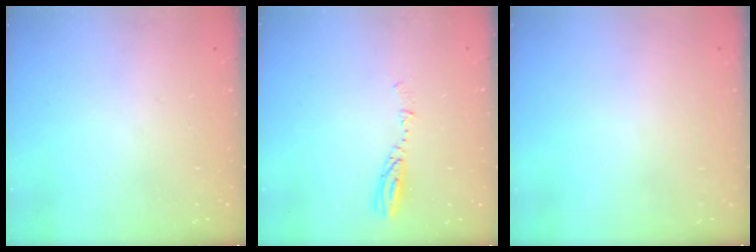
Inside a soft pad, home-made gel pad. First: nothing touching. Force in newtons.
{"total": 3.9, "press": 3.9, "slide": 0.3}
{"total": 0.0}